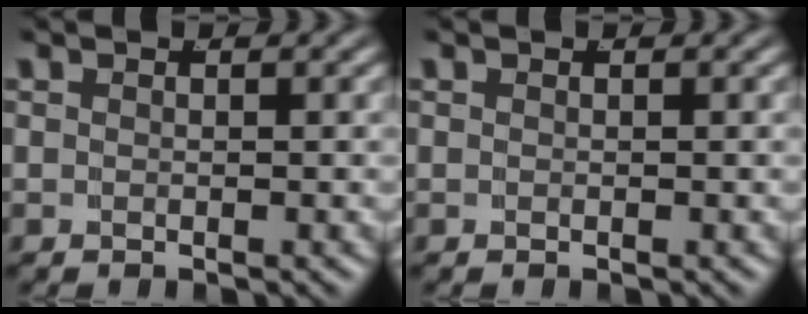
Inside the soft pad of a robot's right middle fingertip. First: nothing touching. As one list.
[{"total": 0.0}]